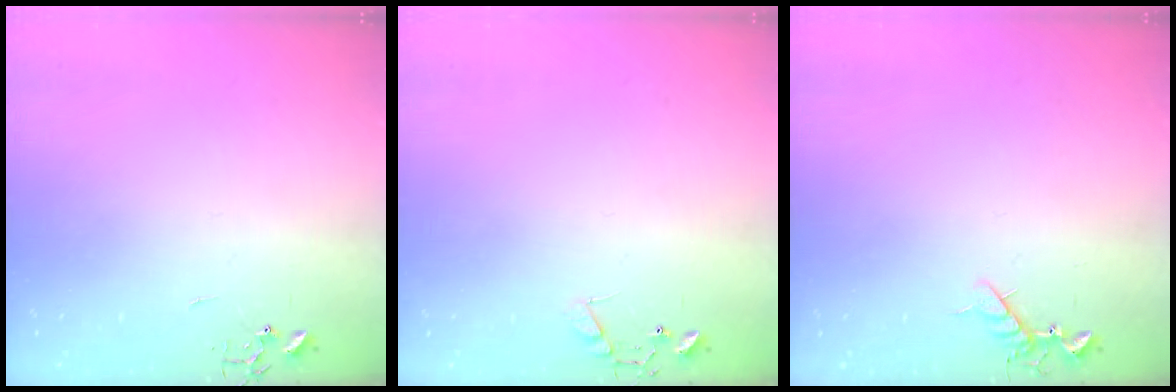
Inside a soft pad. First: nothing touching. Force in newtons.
{"total": 6.8, "press": 6.8, "slide": 0.5}
{"total": 7.0, "press": 6.9, "slide": 1.1}